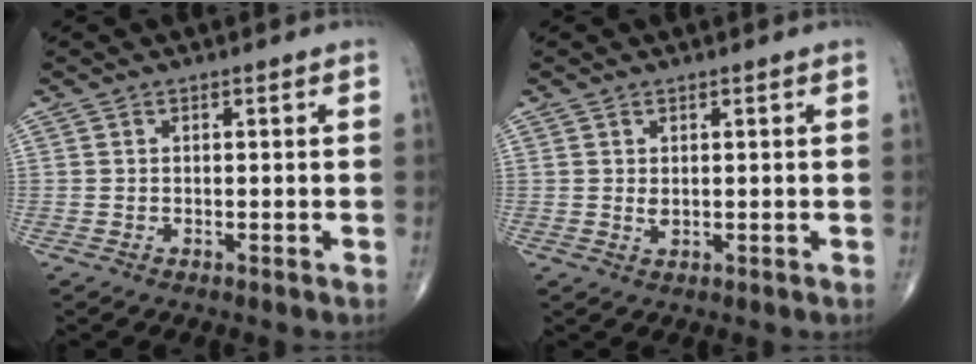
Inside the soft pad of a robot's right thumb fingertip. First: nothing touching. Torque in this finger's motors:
{"motor_torque": [0.38, 0.24, 0.15, 0.09, -0.03]}